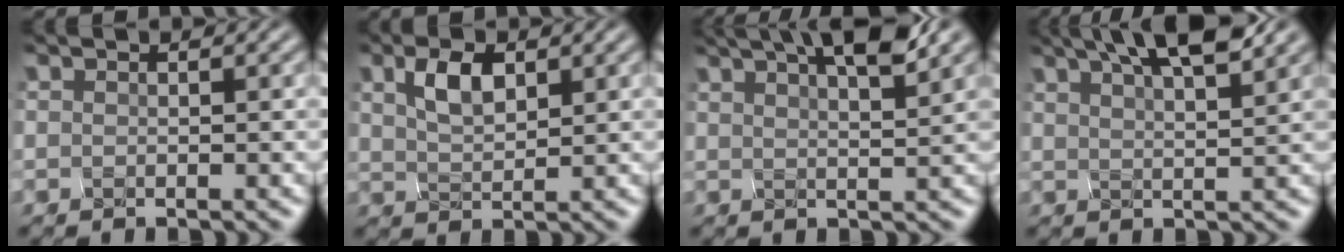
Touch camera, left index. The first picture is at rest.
{"total": 1.3, "force": [0.9, 0.5, 0.8], "torque": [-0.038, 0.002, 0.040]}
{"total": 6.4, "force": [4.3, 1.2, 4.7], "torque": [-0.045, 0.027, 0.055]}
{"total": 6.4, "force": [4.7, 1.1, 4.2], "torque": [-0.047, 0.024, 0.067]}